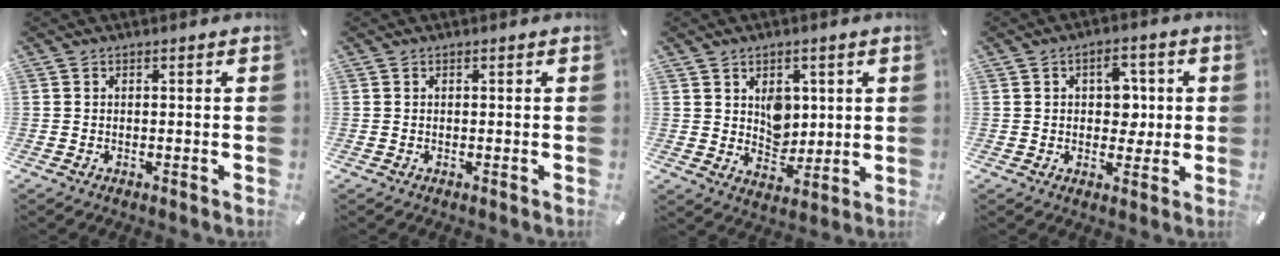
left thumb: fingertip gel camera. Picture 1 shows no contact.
{"total": 0.0}
{"total": 7.3, "force": [2.4, 6.0, 3.4], "torque": [-0.034, -0.011, 0.039]}
{"total": 7.4, "force": [0.9, 5.3, 5.1], "torque": [-0.055, -0.002, 0.008]}